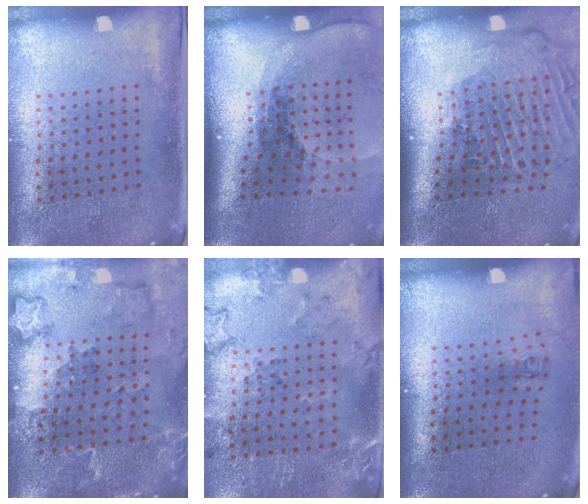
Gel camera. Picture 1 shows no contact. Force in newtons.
{"total": 2.6, "press": 1.8, "slide": 1.8}
{"total": 2.9, "press": 2.0, "slide": 2.2}
{"total": 1.8, "press": 1.8, "slide": 0.2}
{"total": 2.0, "press": 1.5, "slide": 1.4}
{"total": 0.7, "press": 0.3, "slide": 0.7}